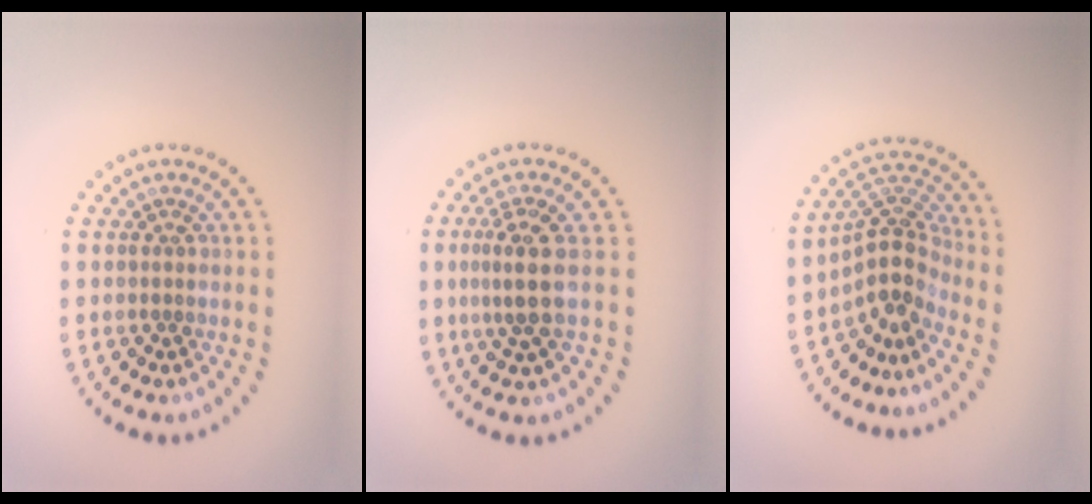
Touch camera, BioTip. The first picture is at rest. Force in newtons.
{"total": 3.1, "press": 2.7, "slide": 1.6}
{"total": 4.0, "press": 2.8, "slide": 2.9}